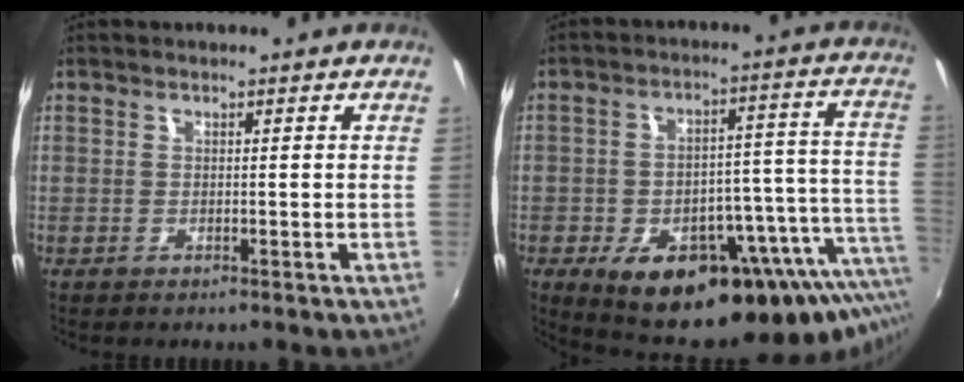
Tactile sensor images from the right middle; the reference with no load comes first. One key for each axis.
{"total": 25.7, "fx": -16.5, "fy": 10.2, "fz": 16.9, "tx": -0.226, "ty": -0.017, "tz": -0.213}